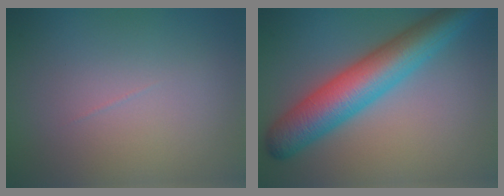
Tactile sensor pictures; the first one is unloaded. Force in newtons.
{"total": 8.1, "press": 8.1, "slide": 0.1}